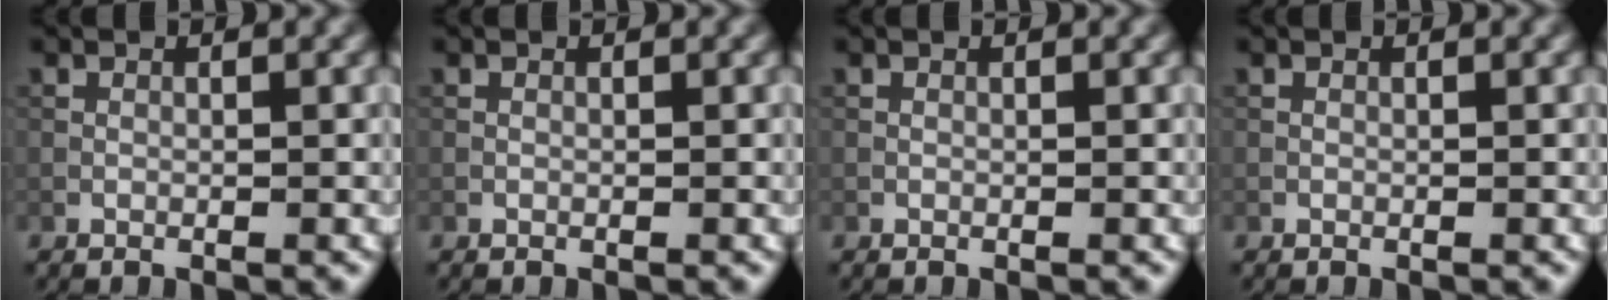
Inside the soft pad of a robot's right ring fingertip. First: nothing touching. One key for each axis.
{"total": 0.0}
{"total": 0.0}
{"total": 0.0}